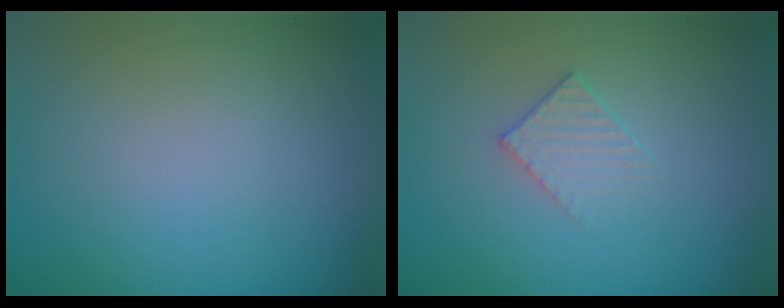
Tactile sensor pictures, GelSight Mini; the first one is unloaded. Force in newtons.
{"total": 1.9, "press": 1.9, "slide": 0.2}